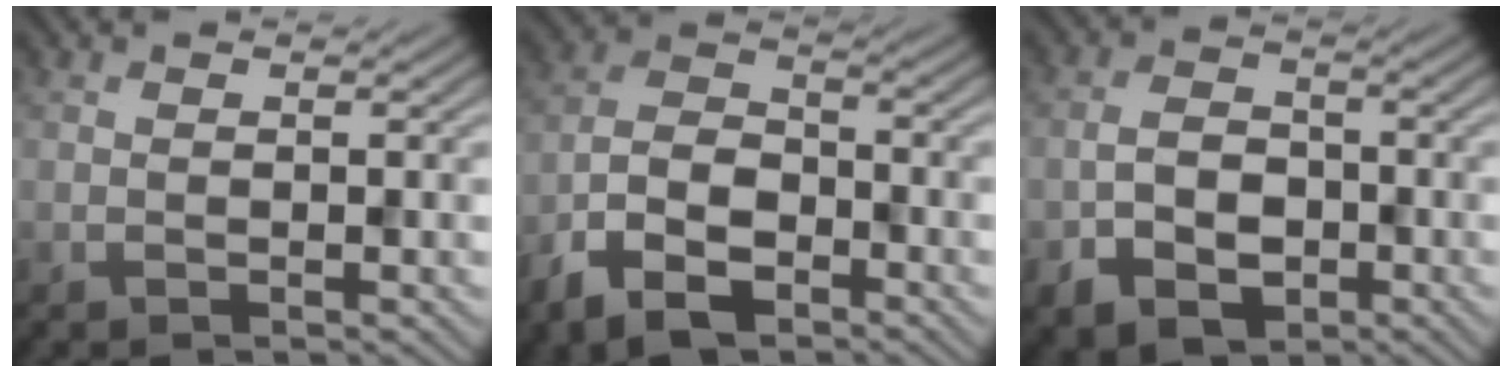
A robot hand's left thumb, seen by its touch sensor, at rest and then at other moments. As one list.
[{"total": 8.8, "force": [-5.5, 4.5, 5.3], "torque": [-0.113, -0.011, -0.118]}, {"total": 5.5, "force": [-2.4, 3.8, 3.2], "torque": [-0.065, -0.006, -0.048]}]